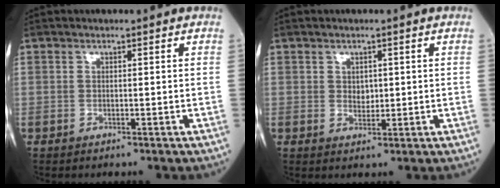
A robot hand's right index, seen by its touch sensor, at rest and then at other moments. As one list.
[{"total": 1.9, "force": [0.4, 1.4, 1.2], "torque": [-0.016, -0.003, 0.008]}]